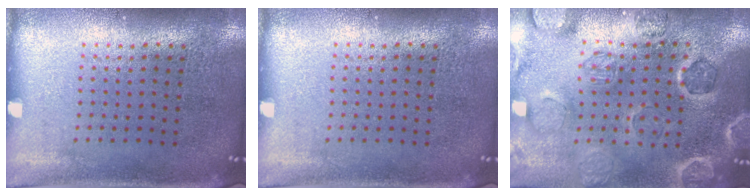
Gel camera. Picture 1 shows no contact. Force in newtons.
{"total": 0.0}
{"total": 1.7, "press": 1.7, "slide": 0.2}